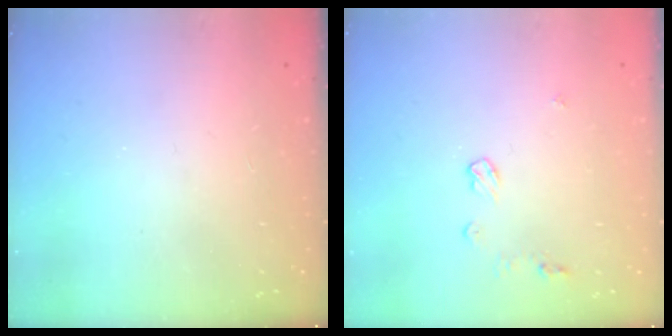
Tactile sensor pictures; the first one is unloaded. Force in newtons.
{"total": 5.6, "press": 5.5, "slide": 0.4}